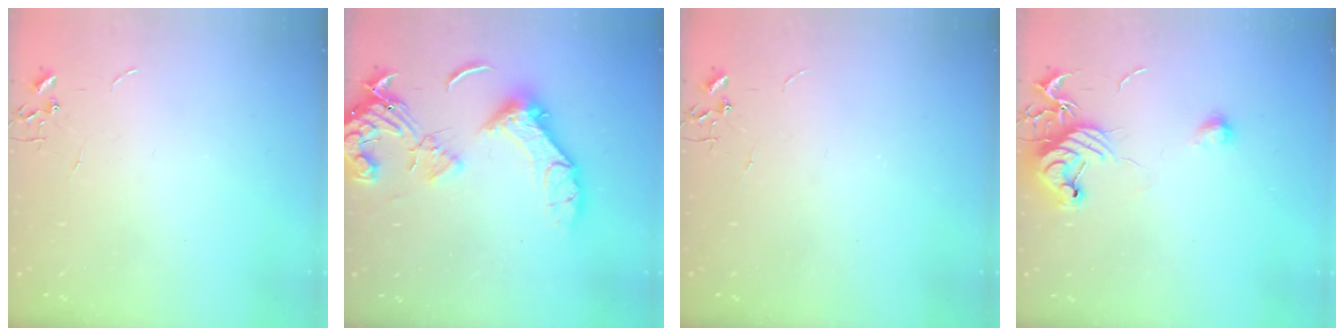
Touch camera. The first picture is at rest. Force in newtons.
{"total": 17.6, "press": 17.6, "slide": 1.5}
{"total": 0.0}
{"total": 12.1, "press": 12.1, "slide": 0.4}